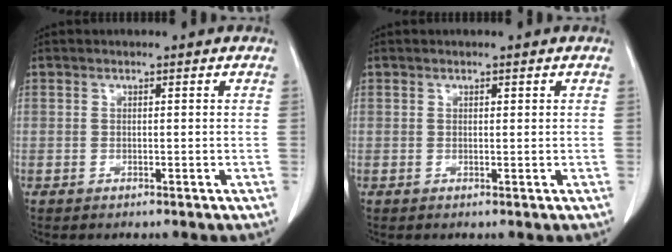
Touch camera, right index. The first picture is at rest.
{"total": 0.0}